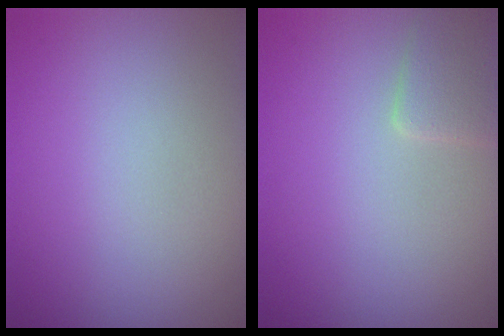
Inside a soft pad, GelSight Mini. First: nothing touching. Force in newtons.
{"total": 2.1, "press": 2.0, "slide": 0.2}